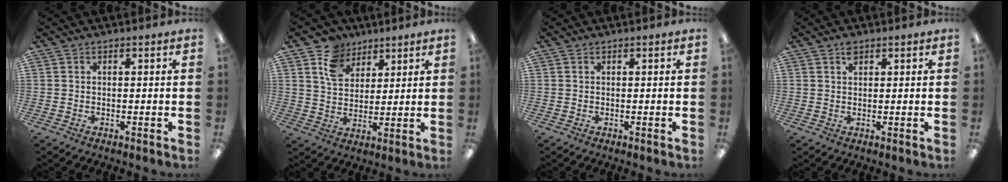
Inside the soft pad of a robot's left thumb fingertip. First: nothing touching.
{"total": 9.2, "force": [6.0, 6.5, 2.7], "torque": [-0.059, -0.021, 0.115]}
{"total": 0.0}
{"total": 1.7, "force": [1.2, 0.8, 0.9], "torque": [-0.012, -0.004, 0.020]}